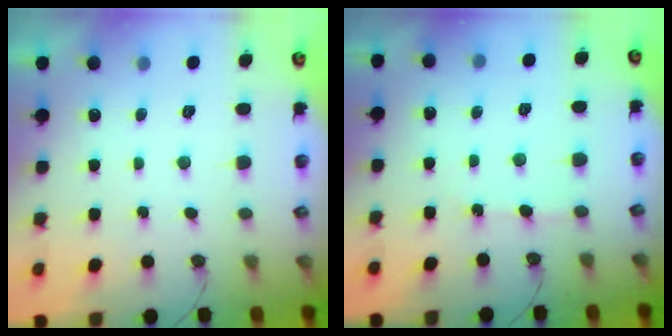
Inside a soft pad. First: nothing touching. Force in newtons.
{"total": 3.2, "press": 3.2, "slide": 0.5}